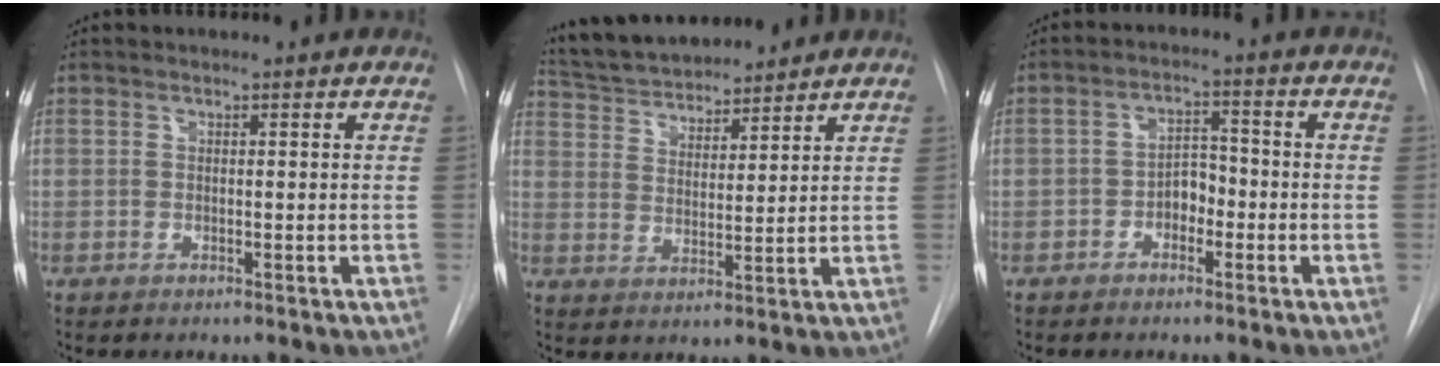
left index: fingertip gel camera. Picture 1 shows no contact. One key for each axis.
{"total": 12.4, "fx": 11.5, "fy": 2.8, "fz": 3.6, "tx": -0.063, "ty": 0.026, "tz": 0.201}
{"total": 3.9, "fx": -1.6, "fy": 2.4, "fz": 2.6, "tx": -0.041, "ty": 0.014, "tz": -0.032}